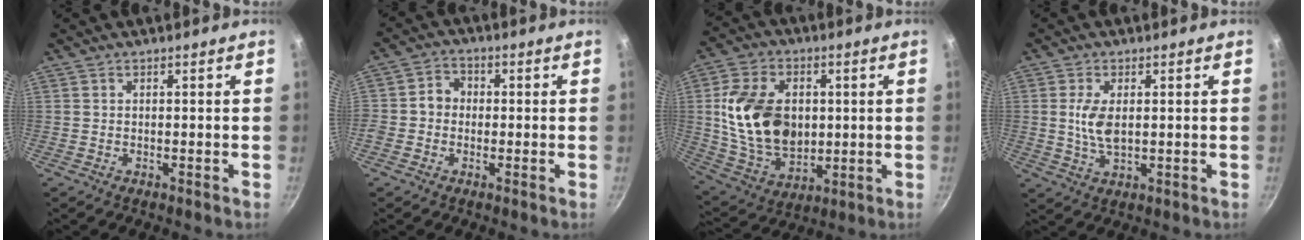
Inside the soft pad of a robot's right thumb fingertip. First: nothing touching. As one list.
[{"total": 4.6, "force": [-0.5, 4.2, 1.9], "torque": [-0.004, 0.012, -0.021]}, {"total": 18.8, "force": [1.8, 13.3, 13.2], "torque": [-0.223, -0.004, 0.043]}, {"total": 5.6, "force": [0.7, 2.8, 4.9], "torque": [-0.099, -0.004, 0.016]}]